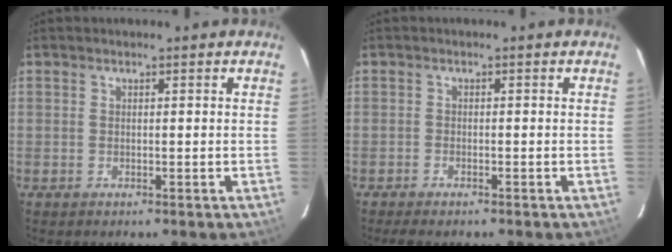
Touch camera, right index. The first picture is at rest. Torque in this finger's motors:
{"motor_torque": [0.12, -0.02, 0.07, 0.00]}